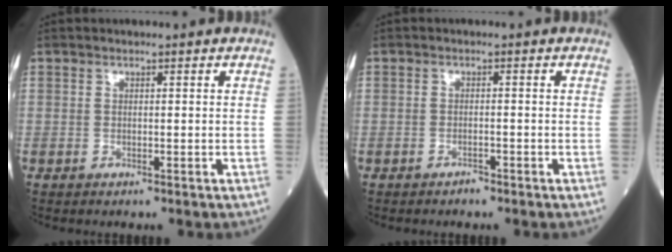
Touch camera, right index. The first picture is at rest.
{"total": 1.0, "force": [-0.9, 0.2, 0.3], "torque": [-0.008, 0.000, -0.014]}